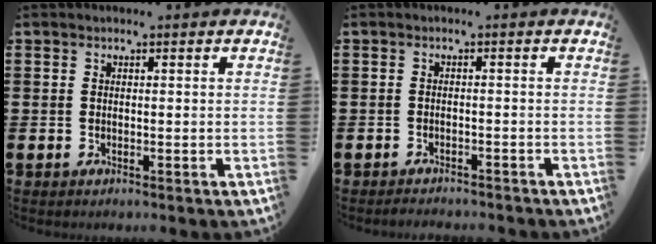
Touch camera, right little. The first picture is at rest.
{"total": 1.2, "force": [-1.2, 0.0, 0.0], "torque": [-0.005, 0.000, -0.025]}